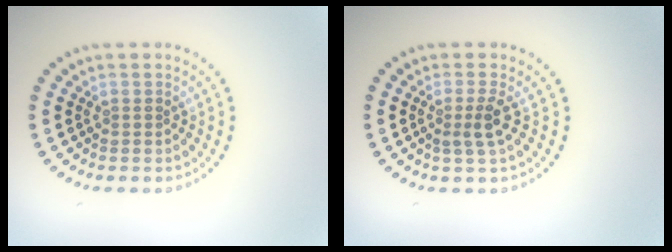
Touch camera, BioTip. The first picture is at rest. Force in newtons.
{"total": 1.9, "press": 1.5, "slide": 1.2}